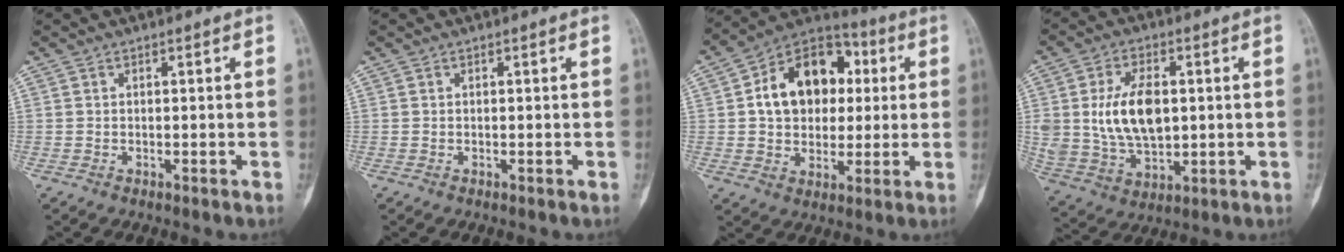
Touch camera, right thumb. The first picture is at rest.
{"total": 0.0}
{"total": 17.2, "force": [3.0, 12.5, 11.5], "torque": [-0.137, 0.019, 0.042]}
{"total": 13.8, "force": [1.7, 8.4, 10.9], "torque": [-0.189, -0.005, 0.042]}